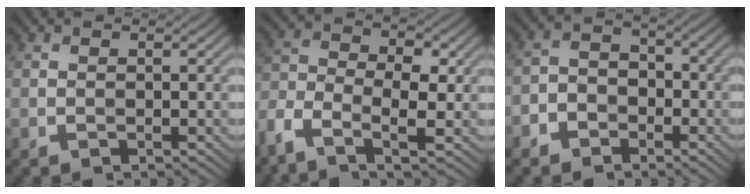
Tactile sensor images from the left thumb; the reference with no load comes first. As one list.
[{"total": 8.2, "force": [-4.0, 3.9, 6.0], "torque": [-0.134, -0.006, -0.091]}, {"total": 3.9, "force": [-2.6, 2.6, 1.4], "torque": [-0.021, 0.004, -0.060]}]